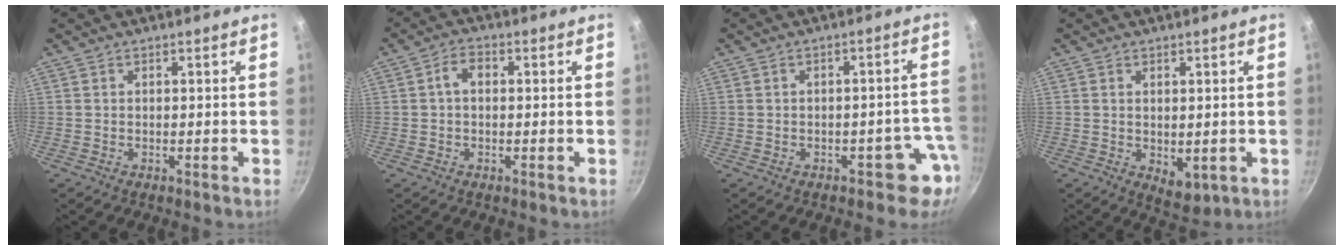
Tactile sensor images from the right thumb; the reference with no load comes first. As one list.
[{"total": 3.6, "force": [0.3, 2.5, 2.5], "torque": [-0.040, 0.012, -0.001]}, {"total": 4.9, "force": [-2.6, 3.2, 2.6], "torque": [0.033, 0.038, -0.024]}, {"total": 4.5, "force": [-0.1, 2.8, 3.6], "torque": [-0.044, -0.014, 0.006]}]